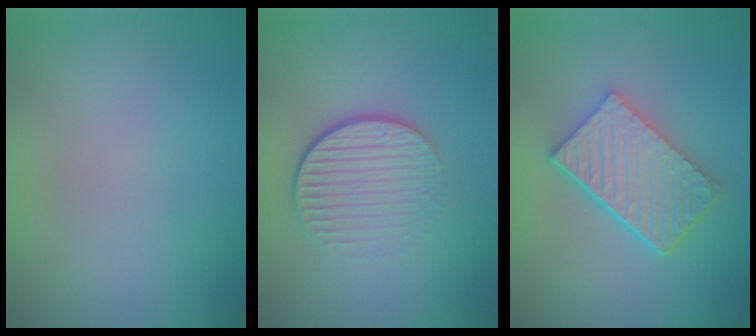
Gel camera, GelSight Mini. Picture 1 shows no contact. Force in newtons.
{"total": 4.5, "press": 2.8, "slide": 3.5}
{"total": 6.0, "press": 4.4, "slide": 4.0}